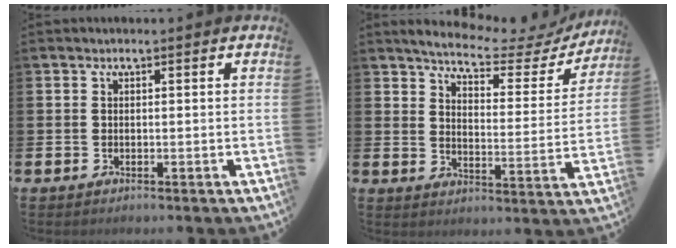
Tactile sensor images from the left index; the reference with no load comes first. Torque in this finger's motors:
{"motor_torque": [1.04, -1.10, 0.09, 0.06]}